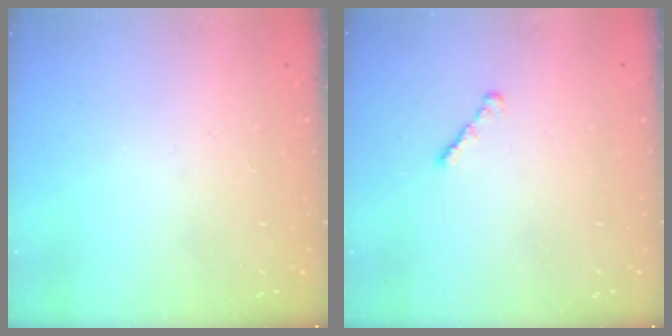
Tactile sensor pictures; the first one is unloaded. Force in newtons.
{"total": 1.6, "press": 1.5, "slide": 0.5}